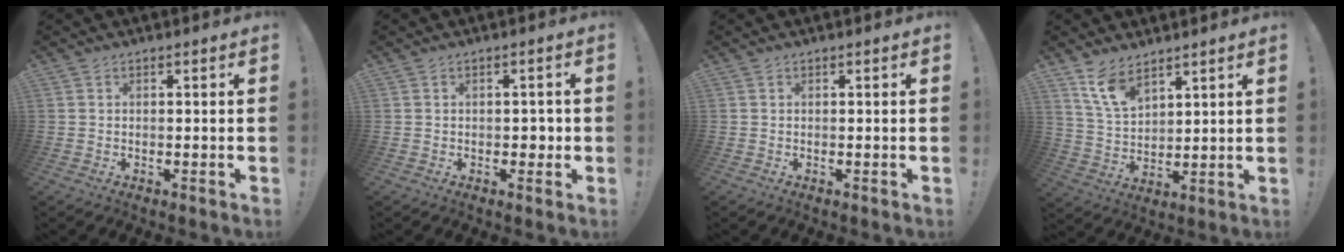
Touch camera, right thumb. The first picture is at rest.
{"total": 2.4, "force": [-0.4, 1.9, 1.5], "torque": [-0.023, 0.007, -0.008]}
{"total": 0.0}
{"total": 9.9, "force": [7.2, 5.1, 4.6], "torque": [-0.096, -0.034, 0.141]}